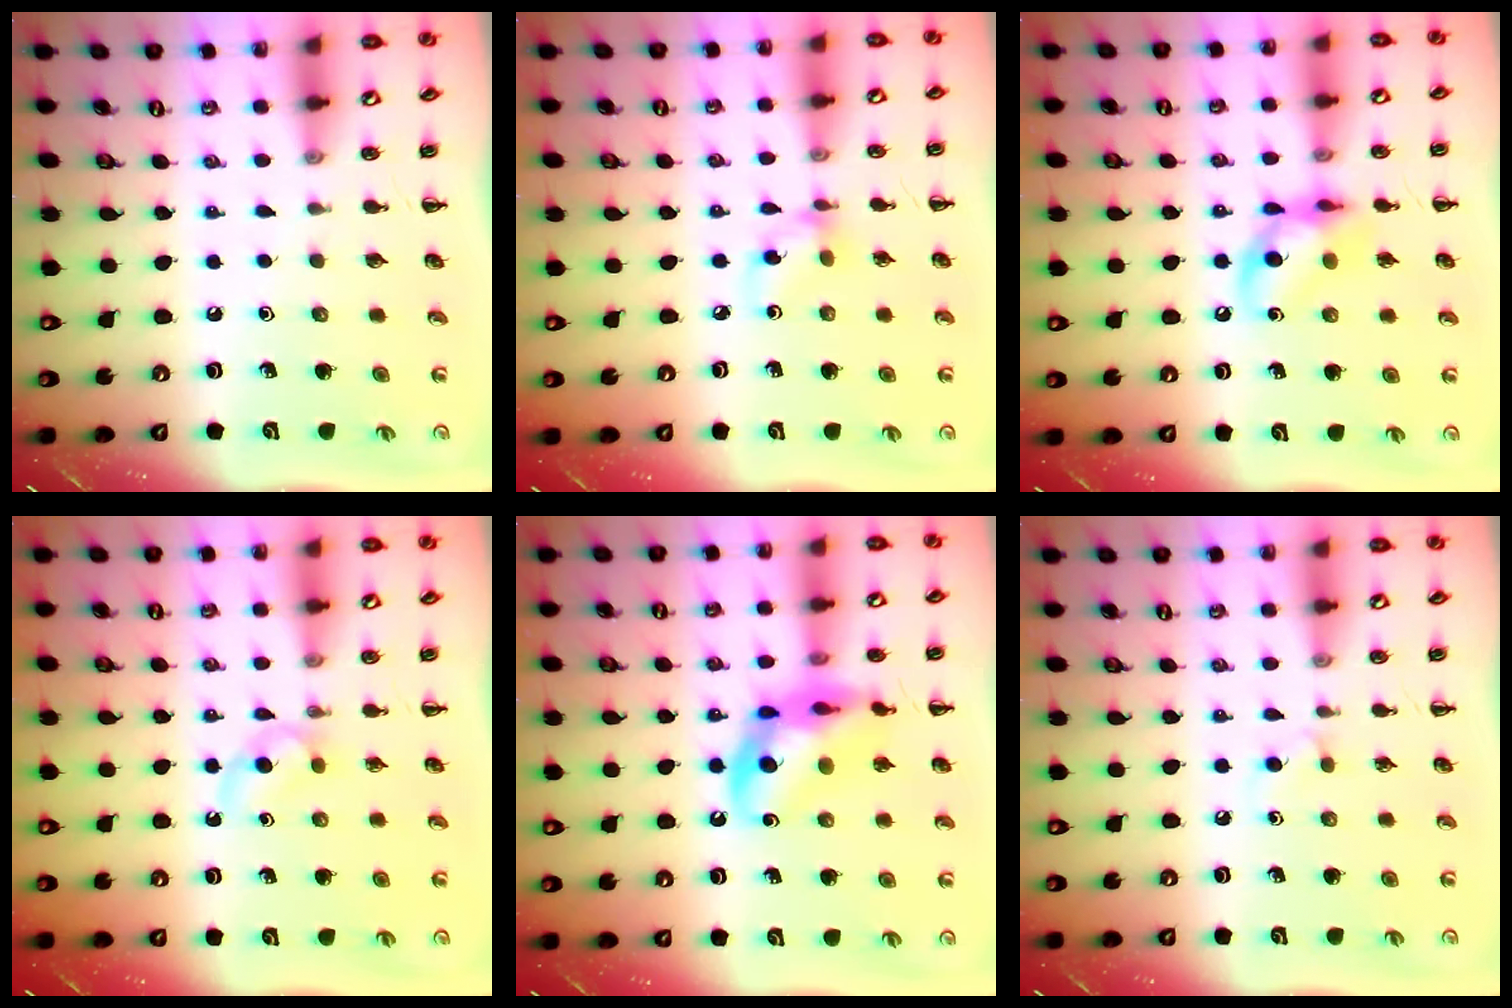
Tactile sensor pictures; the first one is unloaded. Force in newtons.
{"total": 4.8, "press": 4.8, "slide": 0.2}
{"total": 12.2, "press": 12.0, "slide": 2.0}
{"total": 3.0, "press": 2.8, "slide": 1.1}
{"total": 14.4, "press": 14.2, "slide": 2.8}
{"total": 2.2, "press": 2.0, "slide": 1.0}